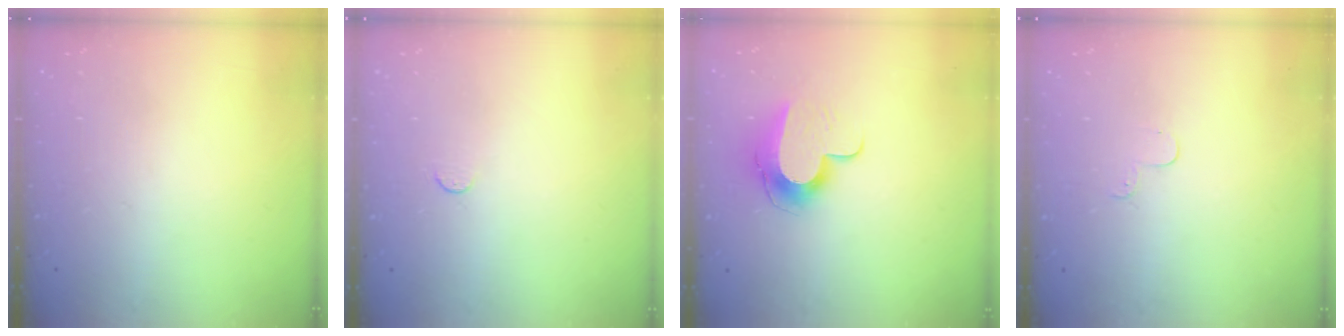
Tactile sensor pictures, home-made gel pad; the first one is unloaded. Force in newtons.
{"total": 3.7, "press": 3.7, "slide": 0.4}
{"total": 11.4, "press": 11.4, "slide": 0.6}
{"total": 2.9, "press": 2.8, "slide": 0.3}